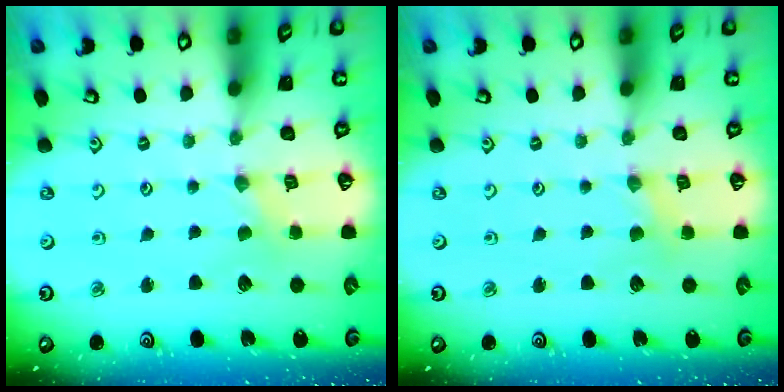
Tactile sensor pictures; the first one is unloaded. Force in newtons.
{"total": 1.7, "press": 1.7, "slide": 0.3}